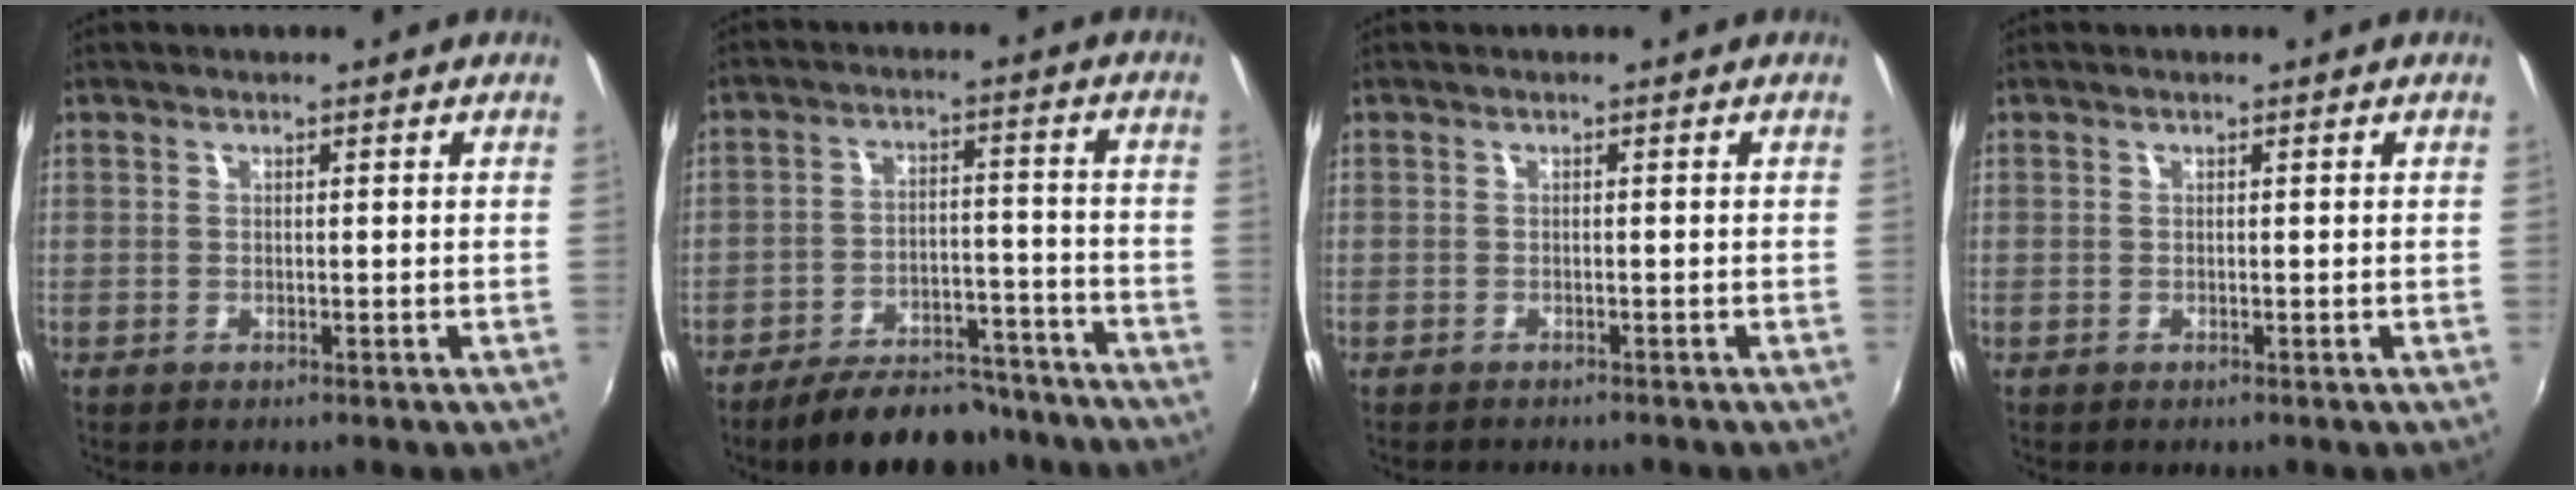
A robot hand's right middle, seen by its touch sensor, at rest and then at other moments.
{"total": 15.0, "force": [-13.0, 5.0, 5.7], "torque": [-0.105, 0.018, -0.173]}
{"total": 1.5, "force": [-1.5, 0.2, 0.4], "torque": [-0.015, -0.009, -0.023]}
{"total": 0.0}